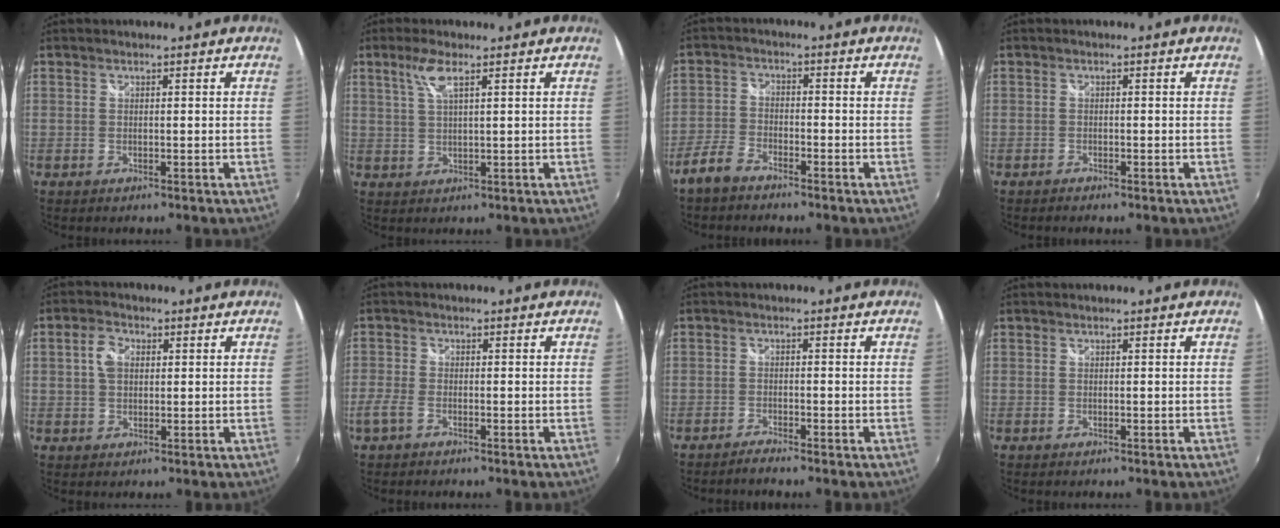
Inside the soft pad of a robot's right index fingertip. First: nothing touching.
{"total": 4.2, "force": [2.2, 0.5, 3.5], "torque": [-0.071, 0.004, 0.045]}
{"total": 4.7, "force": [-3.8, 1.8, 2.1], "torque": [-0.055, 0.004, -0.079]}
{"total": 1.0, "force": [-0.9, 0.3, 0.3], "torque": [-0.013, -0.002, -0.018]}
{"total": 4.2, "force": [1.2, 2.9, 2.7], "torque": [-0.050, 0.014, 0.021]}
{"total": 3.2, "force": [-2.0, 1.4, 2.0], "torque": [-0.054, -0.003, -0.045]}
{"total": 1.8, "force": [-1.7, 0.0, 0.5], "torque": [-0.021, -0.003, -0.036]}
{"total": 0.0}